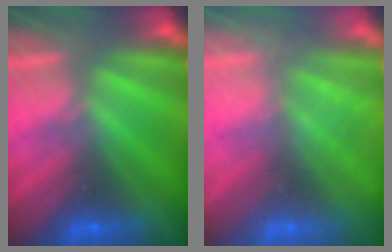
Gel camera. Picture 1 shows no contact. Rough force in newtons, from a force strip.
{"total": 2.4}